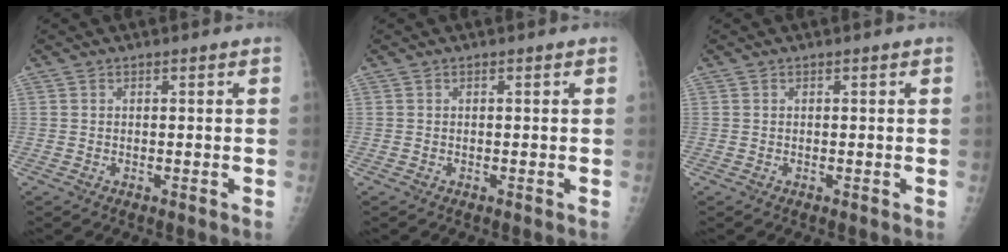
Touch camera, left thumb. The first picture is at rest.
{"total": 0.0}
{"total": 0.0}